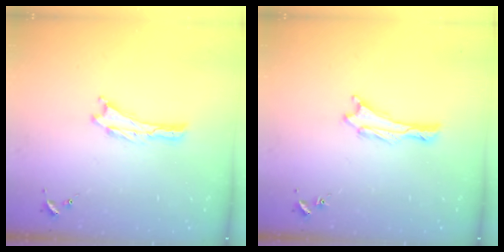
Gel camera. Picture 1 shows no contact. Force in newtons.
{"total": 1.0, "press": 0.9, "slide": 0.1}